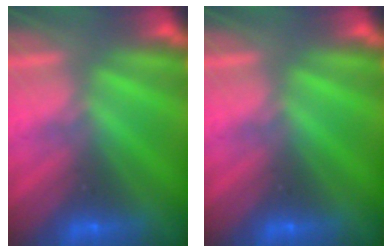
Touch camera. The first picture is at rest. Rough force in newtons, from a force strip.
{"total": 0.0}